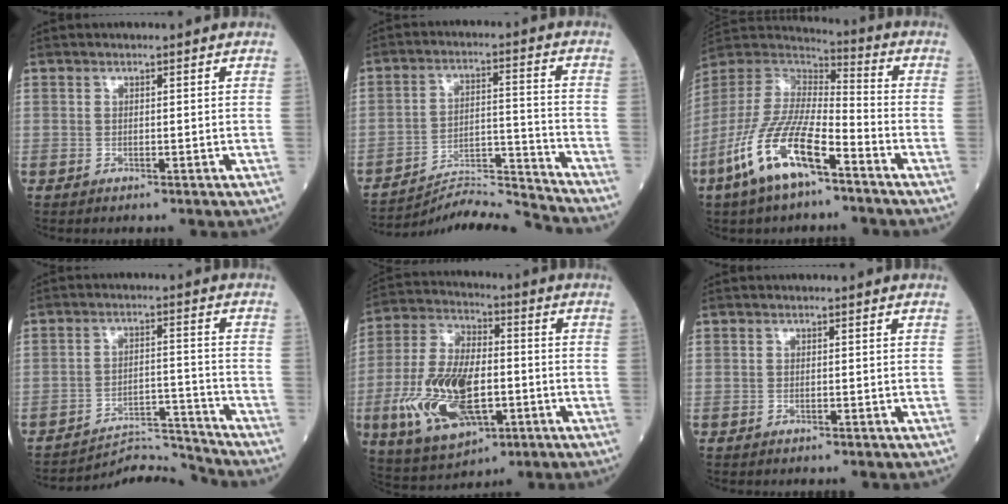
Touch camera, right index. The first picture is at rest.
{"total": 12.6, "force": [-12.3, -2.9, 0.1], "torque": [-0.006, 0.021, -0.209]}
{"total": 15.5, "force": [-8.2, 4.2, 12.5], "torque": [-0.265, -0.013, -0.157]}
{"total": 7.9, "force": [-7.4, -1.8, -2.0], "torque": [0.029, 0.018, -0.123]}
{"total": 17.3, "force": [-4.3, 8.0, 14.7], "torque": [-0.309, 0.000, -0.069]}
{"total": 0.0}